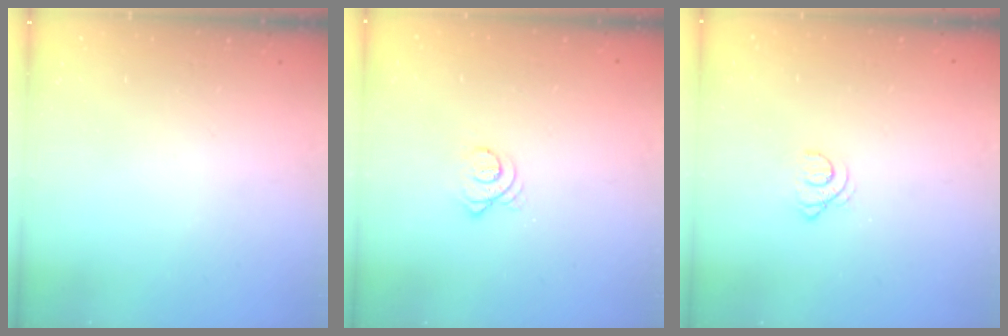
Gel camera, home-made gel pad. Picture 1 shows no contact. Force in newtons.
{"total": 3.5, "press": 3.5, "slide": 0.1}
{"total": 2.1, "press": 2.1, "slide": 0.2}